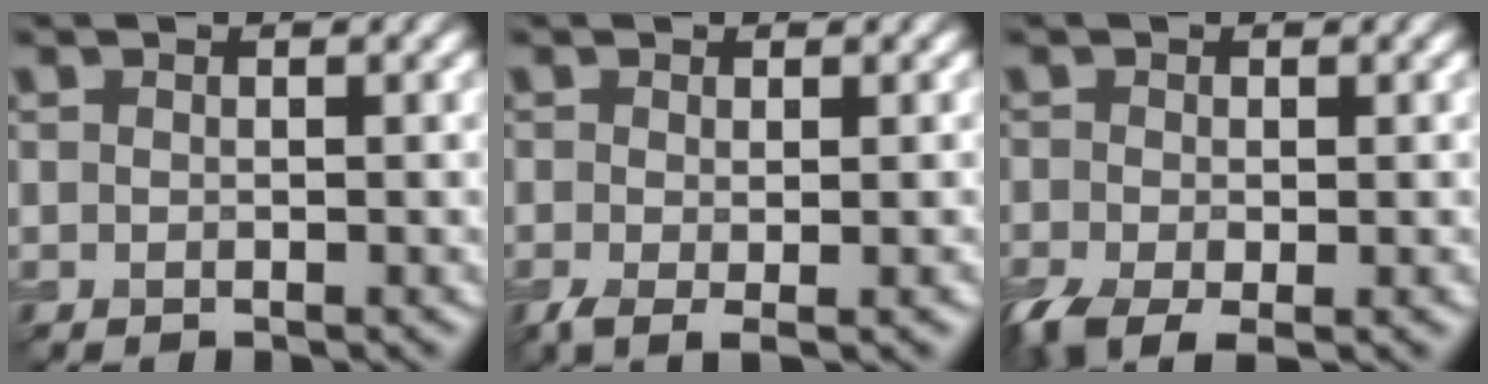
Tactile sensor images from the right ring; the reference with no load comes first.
{"total": 2.2, "force": [-0.6, 0.5, 2.1], "torque": [-0.044, -0.010, -0.014]}
{"total": 4.4, "force": [-2.3, 1.9, 3.3], "torque": [-0.069, -0.012, -0.044]}